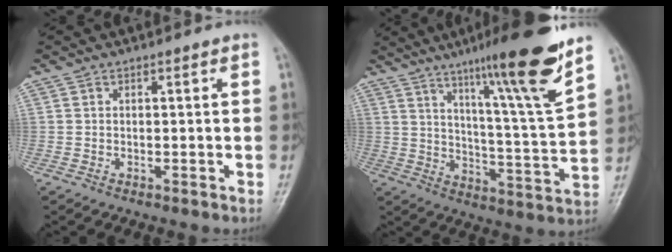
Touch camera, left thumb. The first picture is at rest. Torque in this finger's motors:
{"motor_torque": [1.20, -0.20, 1.44, -1.33, 0.36]}